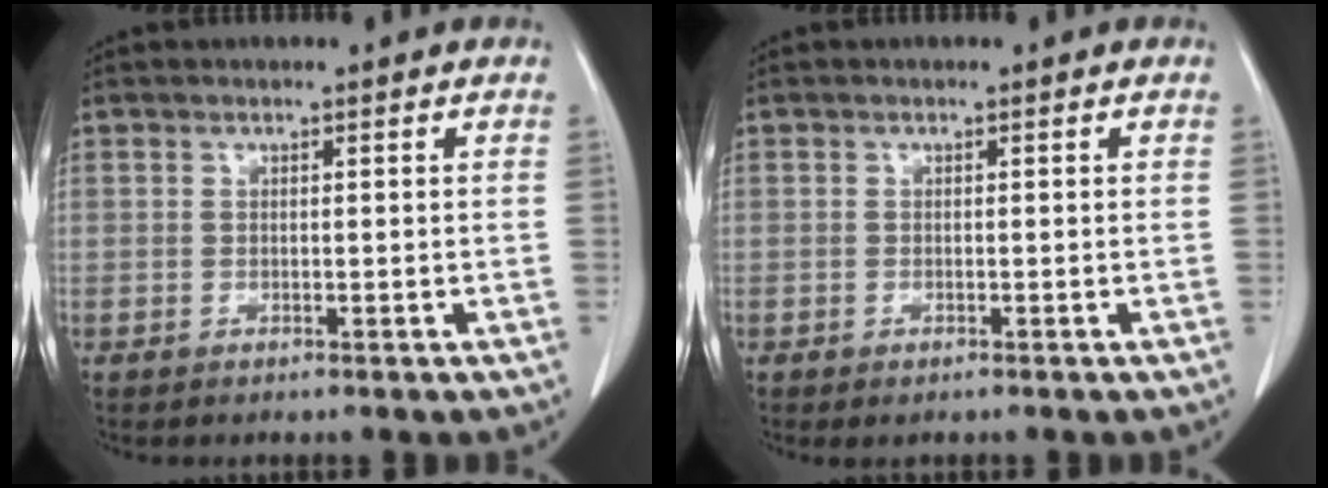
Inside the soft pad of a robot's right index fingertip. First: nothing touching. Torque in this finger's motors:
{"motor_torque": [0.29, -0.17, 0.07, 0.02]}